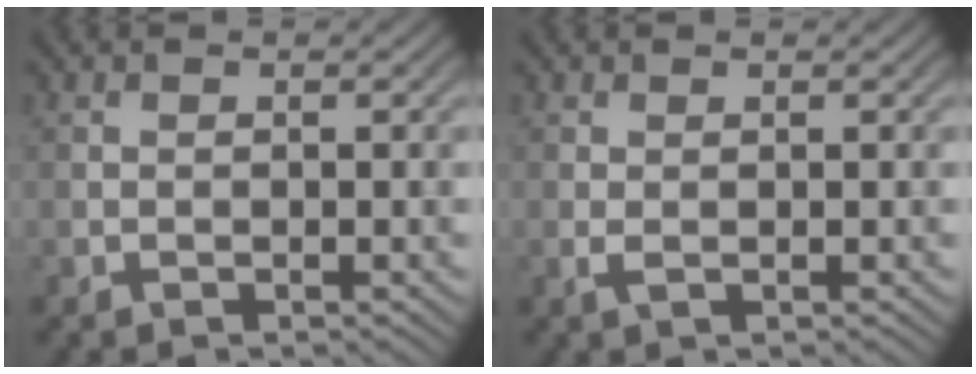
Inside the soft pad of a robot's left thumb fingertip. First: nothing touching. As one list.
[{"total": 1.0, "force": [0.1, 0.3, 0.9], "torque": [-0.024, 0.001, 0.003]}]